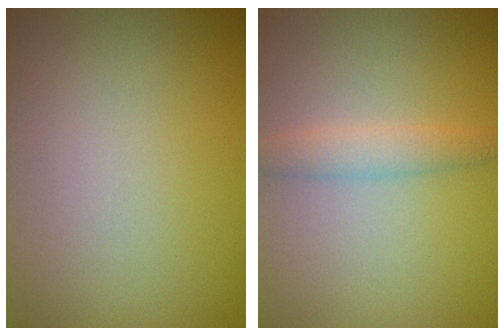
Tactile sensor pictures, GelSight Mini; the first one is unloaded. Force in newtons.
{"total": 2.0, "press": 2.0, "slide": 0.2}